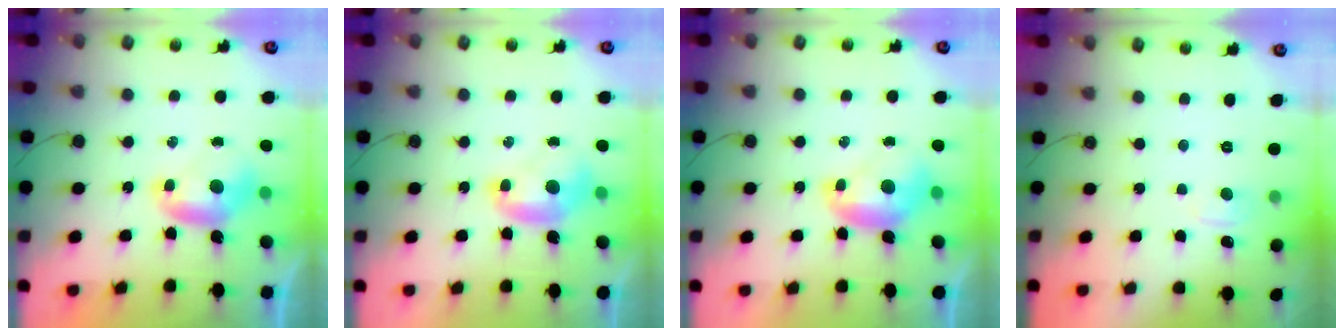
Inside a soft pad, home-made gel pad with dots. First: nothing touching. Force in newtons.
{"total": 1.2, "press": 1.2, "slide": 0.0}
{"total": 1.6, "press": 1.6, "slide": 0.2}
{"total": 1.8, "press": 1.7, "slide": 0.6}